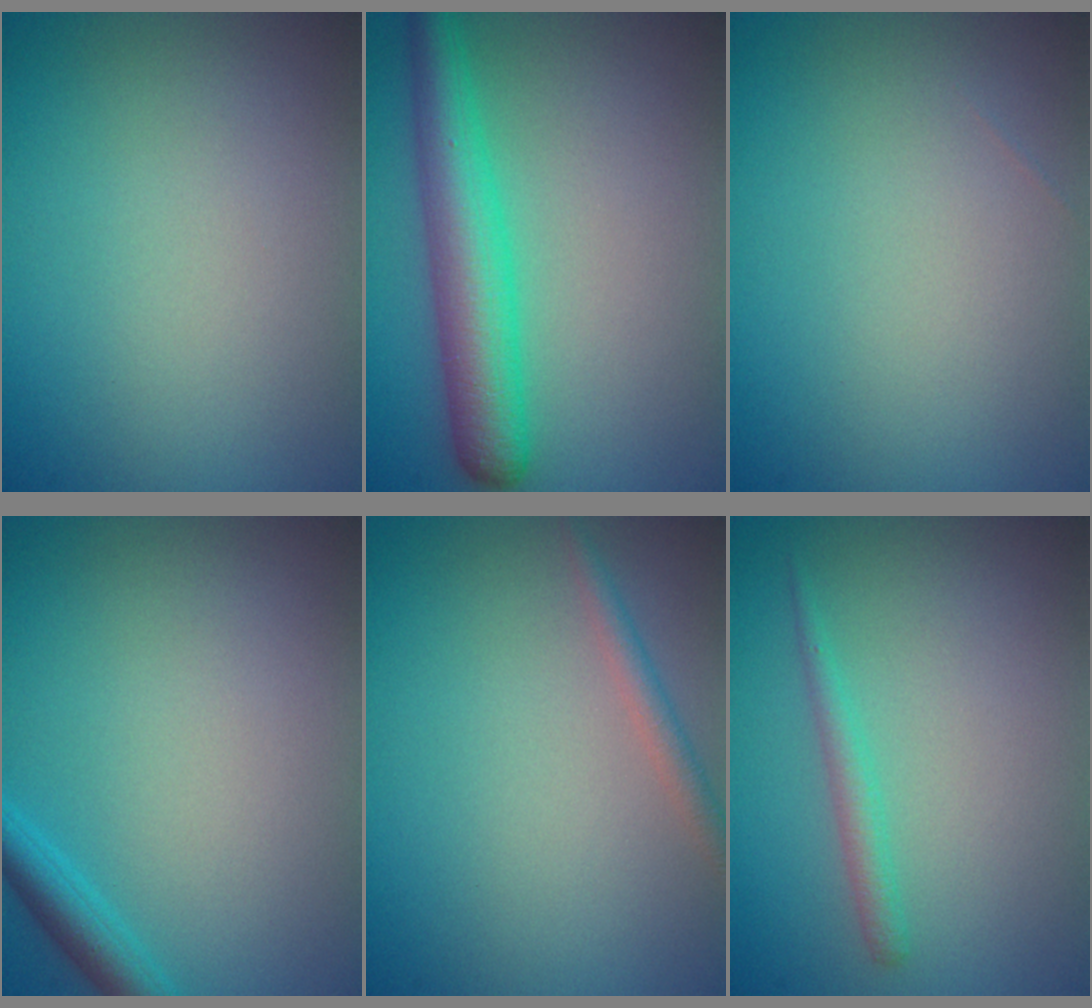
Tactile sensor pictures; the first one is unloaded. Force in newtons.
{"total": 5.6, "press": 5.6, "slide": 0.1}
{"total": 0.0}
{"total": 2.3, "press": 2.2, "slide": 0.2}
{"total": 1.5, "press": 1.5, "slide": 0.0}
{"total": 1.5, "press": 1.5, "slide": 0.0}